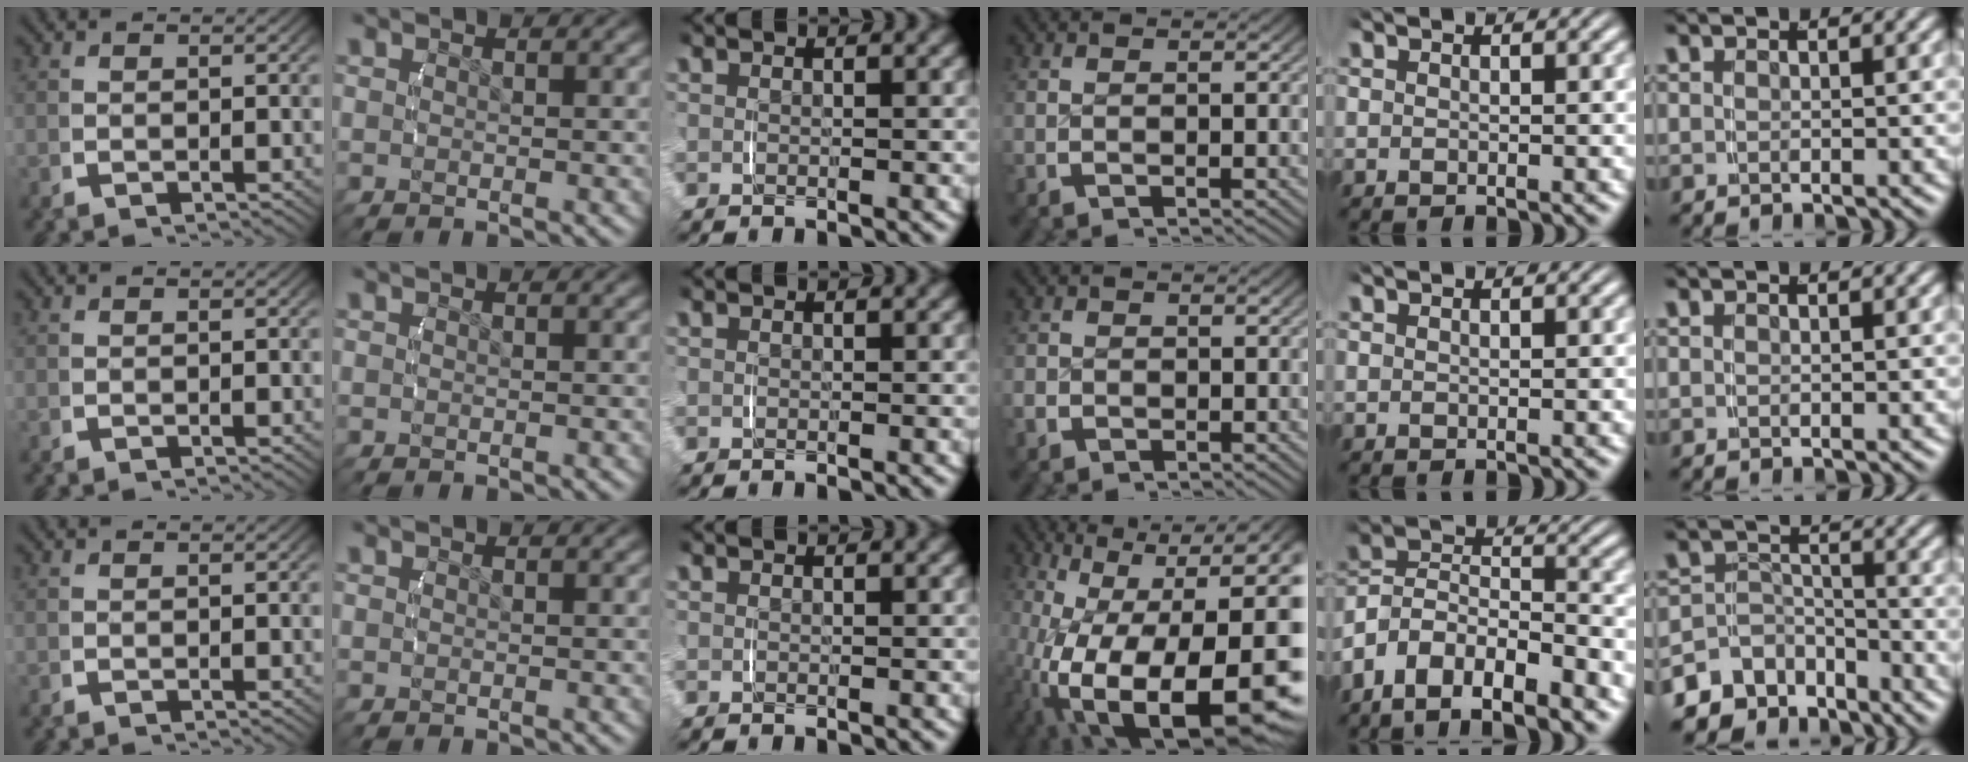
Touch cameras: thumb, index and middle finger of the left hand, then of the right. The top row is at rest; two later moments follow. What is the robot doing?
{"motion": "lift_and_place", "object": "backpack"}